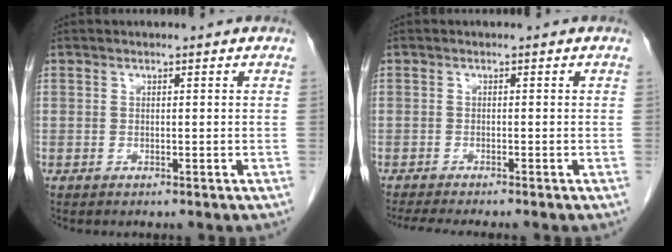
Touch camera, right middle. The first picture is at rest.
{"total": 4.8, "force": [-4.2, -0.3, 2.3], "torque": [-0.033, -0.015, -0.068]}